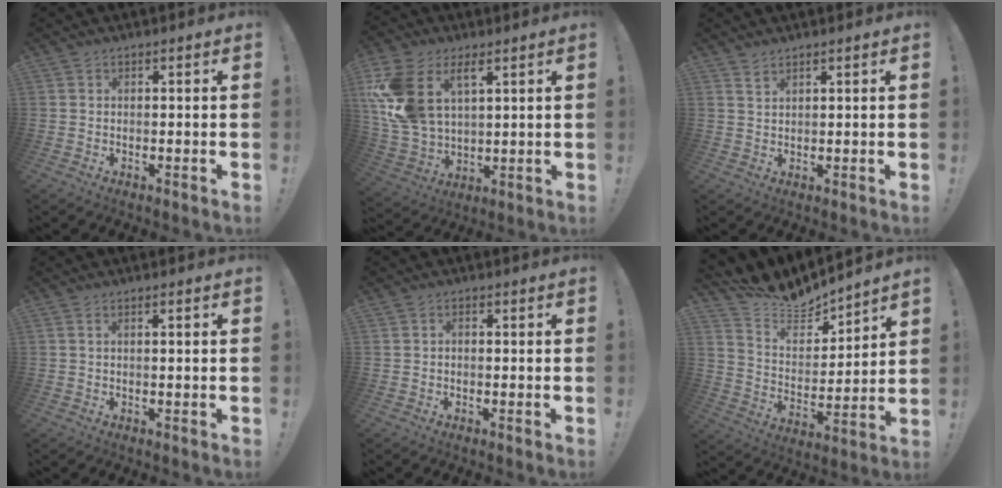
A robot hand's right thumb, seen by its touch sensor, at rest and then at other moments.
{"total": 15.6, "force": [7.0, 10.0, 9.7], "torque": [-0.202, -0.031, 0.135]}
{"total": 2.0, "force": [1.7, 0.5, 0.9], "torque": [-0.017, -0.010, 0.031]}
{"total": 1.4, "force": [0.1, 0.1, 1.4], "torque": [-0.028, 0.001, 0.003]}
{"total": 1.2, "force": [-0.8, 0.6, 0.7], "torque": [-0.019, 0.008, -0.013]}
{"total": 8.7, "force": [8.5, 2.1, 0.4], "torque": [-0.033, -0.085, 0.154]}